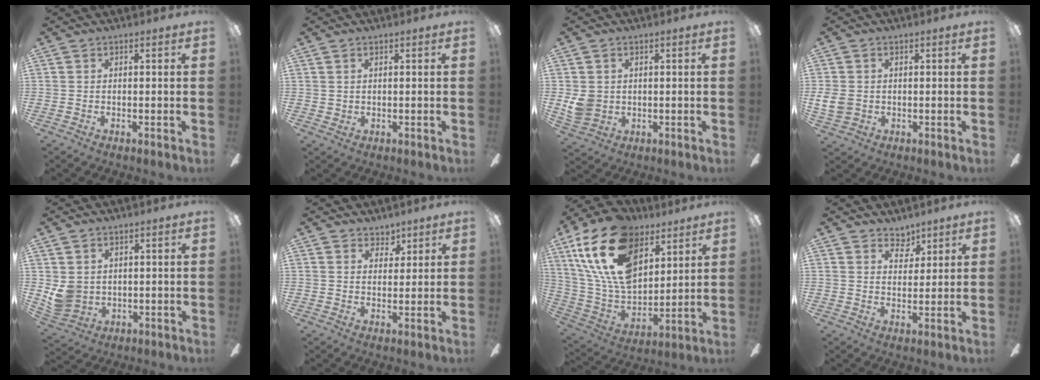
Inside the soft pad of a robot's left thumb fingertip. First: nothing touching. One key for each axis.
{"total": 1.2, "fx": 0.8, "fy": 0.8, "fz": 0.4, "tx": -0.001, "ty": 0.000, "tz": 0.012}
{"total": 5.0, "fx": 0.9, "fy": 4.4, "fz": 2.1, "tx": -0.043, "ty": 0.008, "tz": 0.021}
{"total": 4.7, "fx": 0.1, "fy": 3.8, "fz": 2.7, "tx": -0.068, "ty": 0.002, "tz": 0.001}
{"total": 5.5, "fx": 1.9, "fy": 4.8, "fz": 2.0, "tx": -0.053, "ty": -0.005, "tz": 0.039}
{"total": 4.2, "fx": 3.4, "fy": 2.5, "fz": 0.4, "tx": 0.003, "ty": -0.017, "tz": 0.058}
{"total": 23.5, "fx": 12.7, "fy": 13.5, "fz": 14.5, "tx": -0.311, "ty": -0.060, "tz": 0.227}
{"total": 4.7, "fx": 3.9, "fy": 2.5, "fz": 0.8, "tx": -0.005, "ty": -0.023, "tz": 0.069}